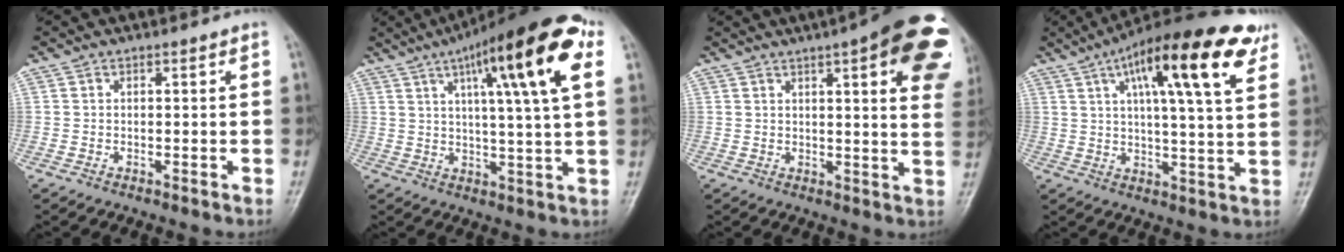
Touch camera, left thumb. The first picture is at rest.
{"total": 19.9, "force": [8.0, 3.2, 18.0], "torque": [-0.258, 0.000, 0.113]}
{"total": 21.4, "force": [9.6, 5.5, 18.4], "torque": [-0.195, -0.012, 0.111]}
{"total": 19.7, "force": [9.5, 4.5, 16.7], "torque": [-0.240, -0.006, 0.139]}